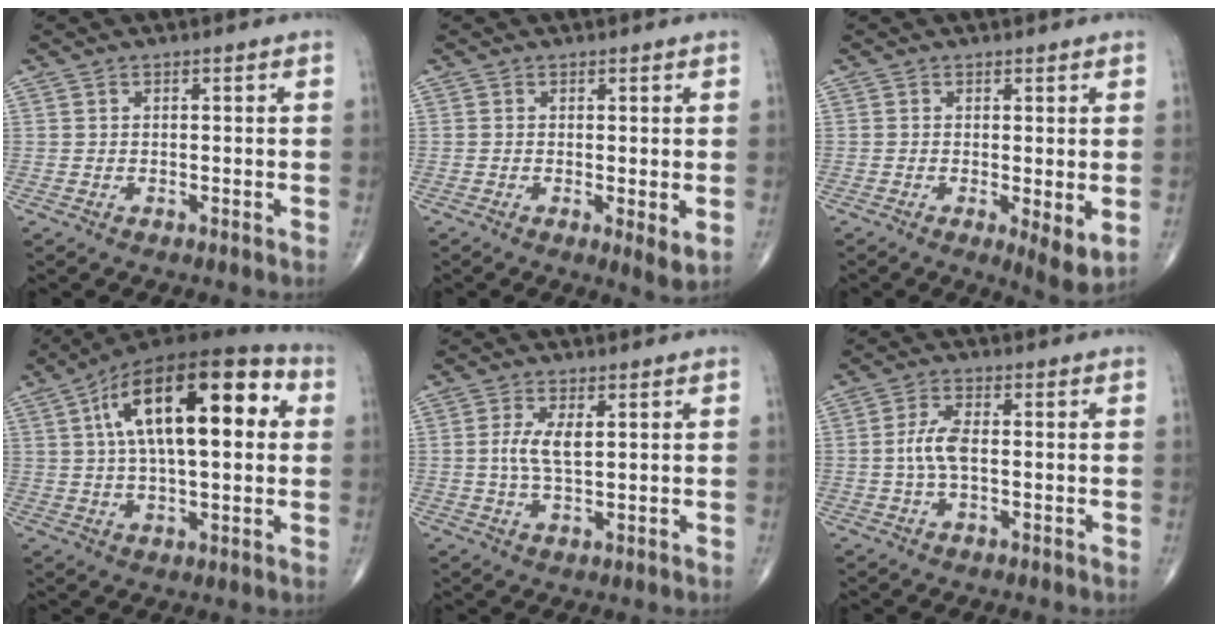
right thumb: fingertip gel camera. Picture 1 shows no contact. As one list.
[{"total": 3.1, "force": [-0.1, 0.8, 3.0], "torque": [-0.046, -0.012, -0.007]}, {"total": 5.0, "force": [-0.5, 1.4, 4.8], "torque": [-0.071, -0.016, -0.010]}, {"total": 23.1, "force": [5.6, 9.7, 20.2], "torque": [-0.322, 0.024, 0.080]}, {"total": 5.0, "force": [0.9, 2.1, 4.4], "torque": [-0.096, -0.004, 0.018]}, {"total": 4.7, "force": [-0.3, 2.0, 4.3], "torque": [-0.101, 0.010, -0.010]}]